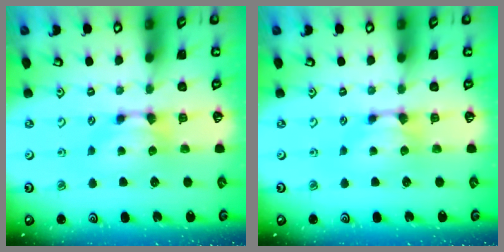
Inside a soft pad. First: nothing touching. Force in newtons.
{"total": 0.0}